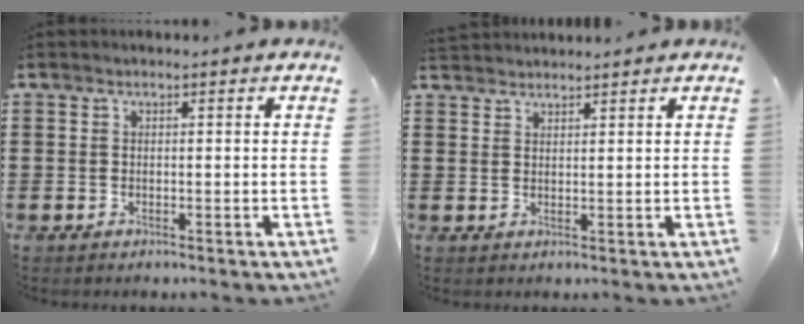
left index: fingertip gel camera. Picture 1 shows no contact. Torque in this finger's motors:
{"motor_torque": [0.10, 0.11, 0.07, 0.07]}